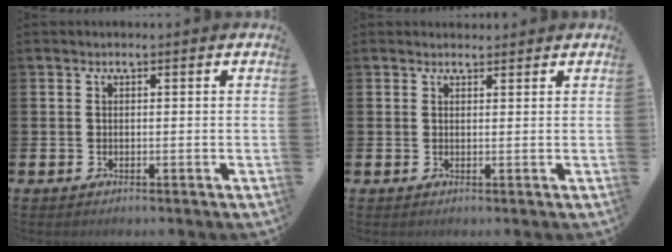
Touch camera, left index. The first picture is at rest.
{"total": 1.2, "force": [1.1, 0.4, 0.0], "torque": [0.014, -0.002, 0.017]}